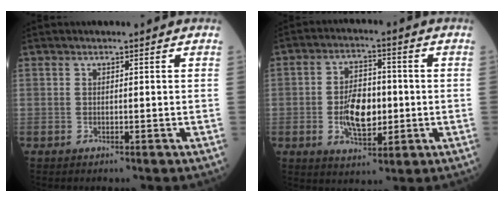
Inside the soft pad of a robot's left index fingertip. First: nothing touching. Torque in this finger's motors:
{"motor_torque": [0.30, 0.26, 0.50, 0.10]}